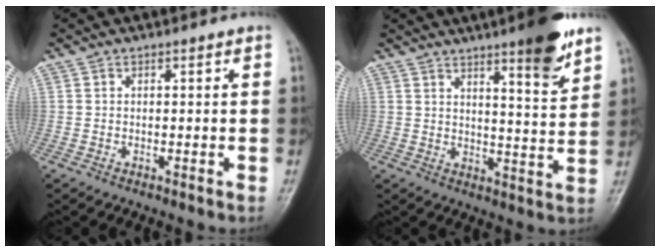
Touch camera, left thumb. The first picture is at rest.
{"total": 10.3, "force": [6.8, 1.4, 7.6], "torque": [-0.094, -0.044, 0.096]}